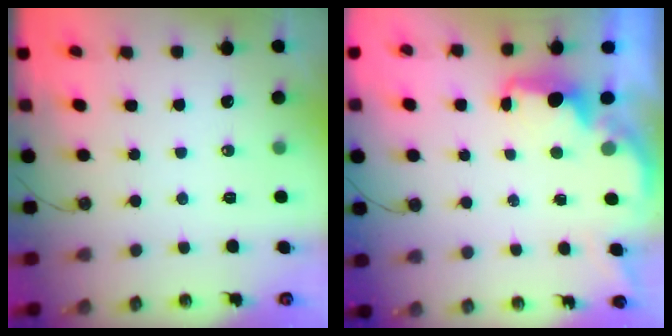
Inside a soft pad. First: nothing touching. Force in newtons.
{"total": 2.1, "press": 1.9, "slide": 0.8}